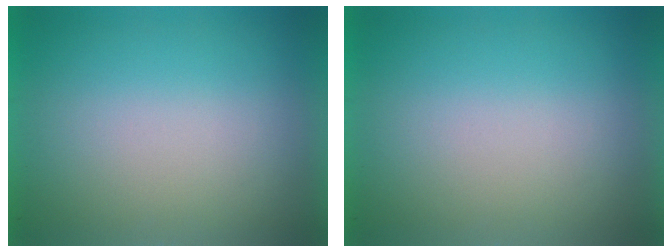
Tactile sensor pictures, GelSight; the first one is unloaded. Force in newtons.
{"total": 1.4}